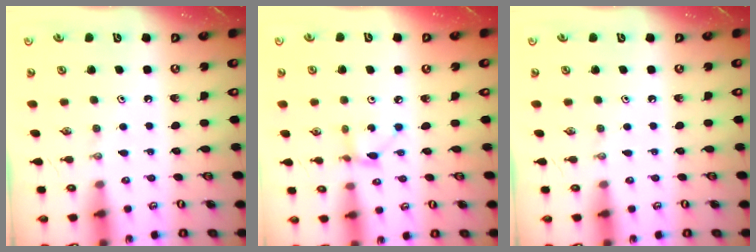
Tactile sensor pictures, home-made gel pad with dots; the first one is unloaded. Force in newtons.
{"total": 2.6, "press": 2.6, "slide": 0.2}
{"total": 0.0}